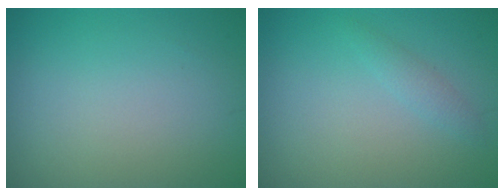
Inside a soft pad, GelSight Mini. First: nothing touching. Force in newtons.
{"total": 1.1, "press": 1.1, "slide": 0.1}